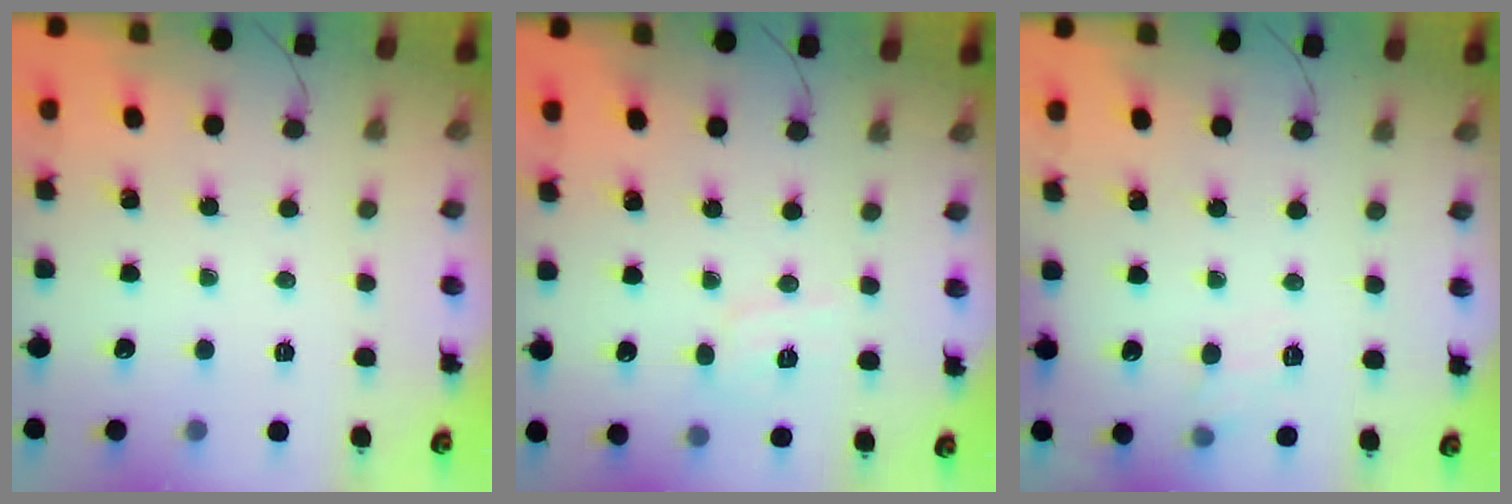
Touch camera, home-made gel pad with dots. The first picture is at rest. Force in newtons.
{"total": 5.1, "press": 4.9, "slide": 1.5}
{"total": 5.0, "press": 4.5, "slide": 2.1}